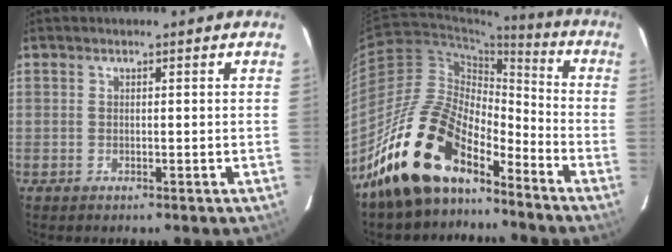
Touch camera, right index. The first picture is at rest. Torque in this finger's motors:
{"motor_torque": [0.92, -0.81, 1.05, 0.21]}